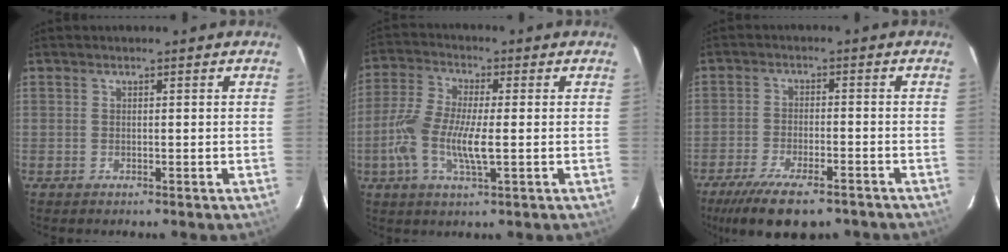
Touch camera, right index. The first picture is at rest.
{"total": 10.4, "force": [-1.9, 3.0, 9.8], "torque": [-0.212, -0.002, -0.043]}
{"total": 14.2, "force": [-10.4, 4.6, 8.4], "torque": [-0.179, -0.036, -0.167]}